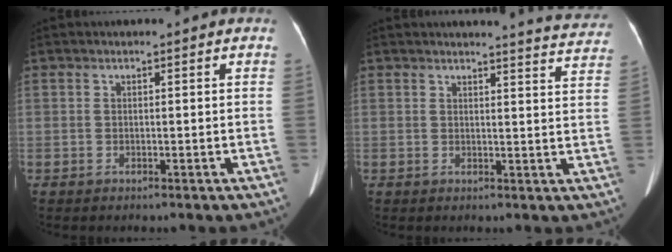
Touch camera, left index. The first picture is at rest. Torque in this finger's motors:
{"motor_torque": [0.02, -0.21, -0.01, -0.01]}